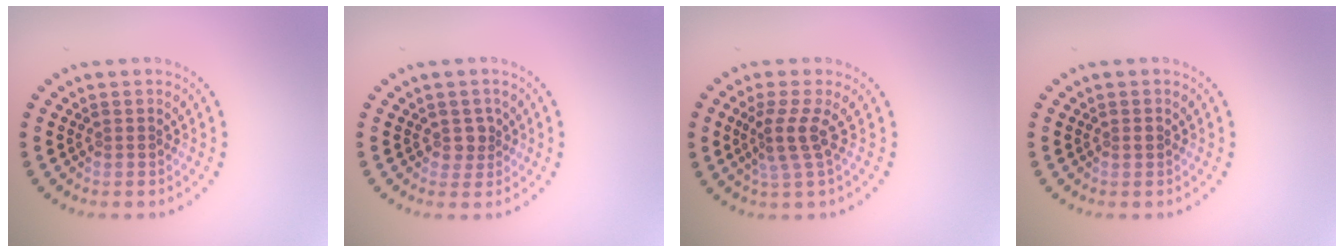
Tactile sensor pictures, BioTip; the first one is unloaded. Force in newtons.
{"total": 1.4, "press": 1.2, "slide": 0.8}
{"total": 2.8, "press": 1.9, "slide": 2.0}
{"total": 0.6, "press": 0.6, "slide": 0.1}